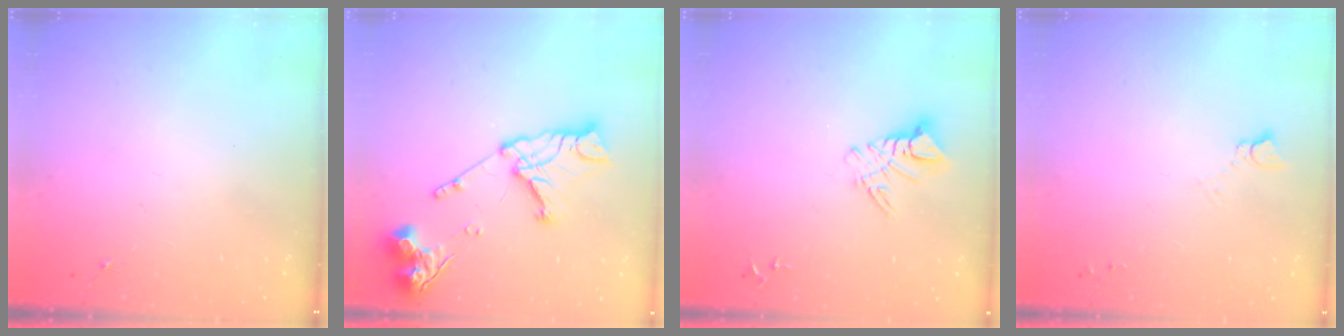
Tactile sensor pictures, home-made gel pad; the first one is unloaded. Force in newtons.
{"total": 17.1, "press": 17.0, "slide": 1.9}
{"total": 8.9, "press": 8.8, "slide": 0.9}
{"total": 2.5, "press": 2.5, "slide": 0.2}